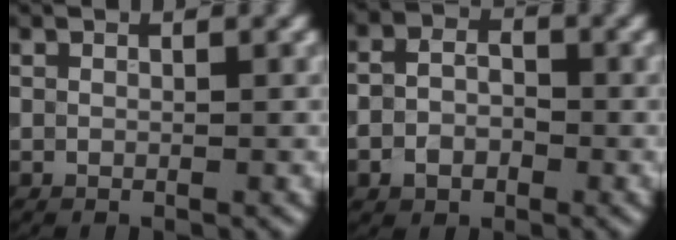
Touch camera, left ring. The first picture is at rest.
{"total": 3.3, "force": [-1.2, 2.5, 1.8], "torque": [-0.027, -0.001, -0.031]}